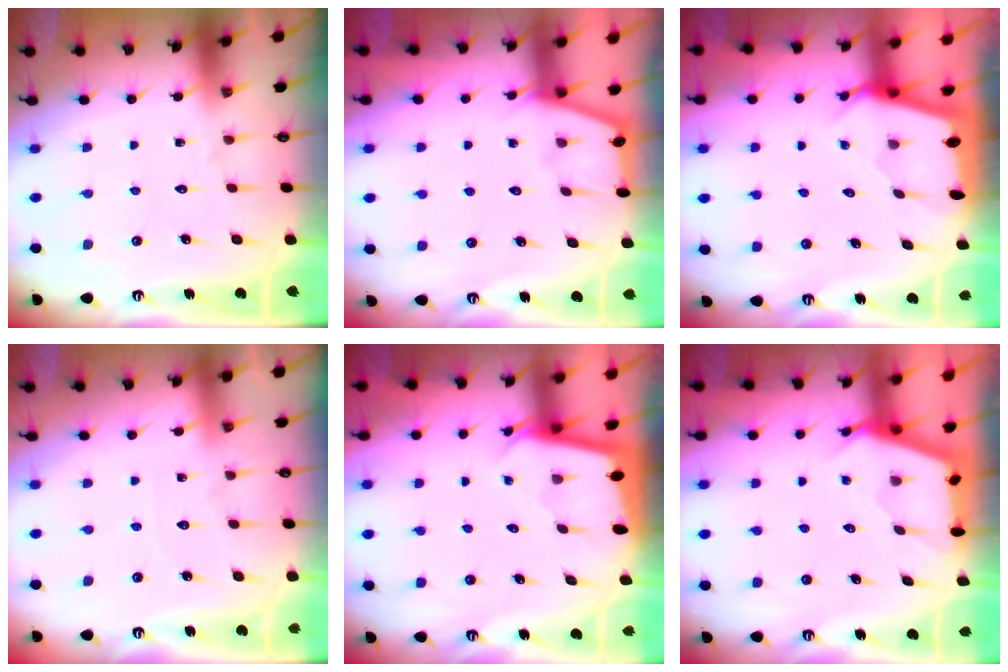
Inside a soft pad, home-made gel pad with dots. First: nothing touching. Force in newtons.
{"total": 1.9, "press": 1.9, "slide": 0.3}
{"total": 2.1, "press": 2.1, "slide": 0.1}
{"total": 2.1, "press": 2.1, "slide": 0.3}
{"total": 1.9, "press": 1.9, "slide": 0.1}
{"total": 2.6, "press": 2.5, "slide": 0.4}